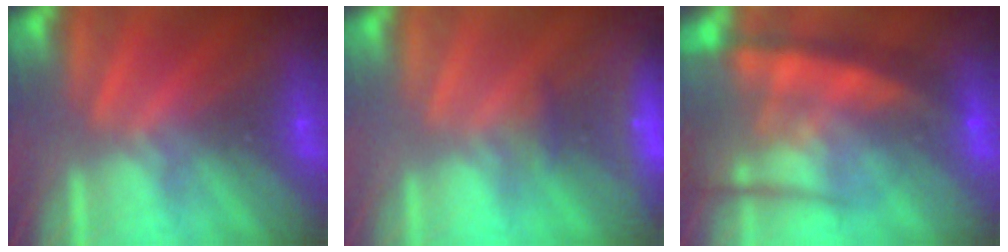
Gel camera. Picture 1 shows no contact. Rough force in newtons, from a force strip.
{"total": 6.4}
{"total": 5.7}